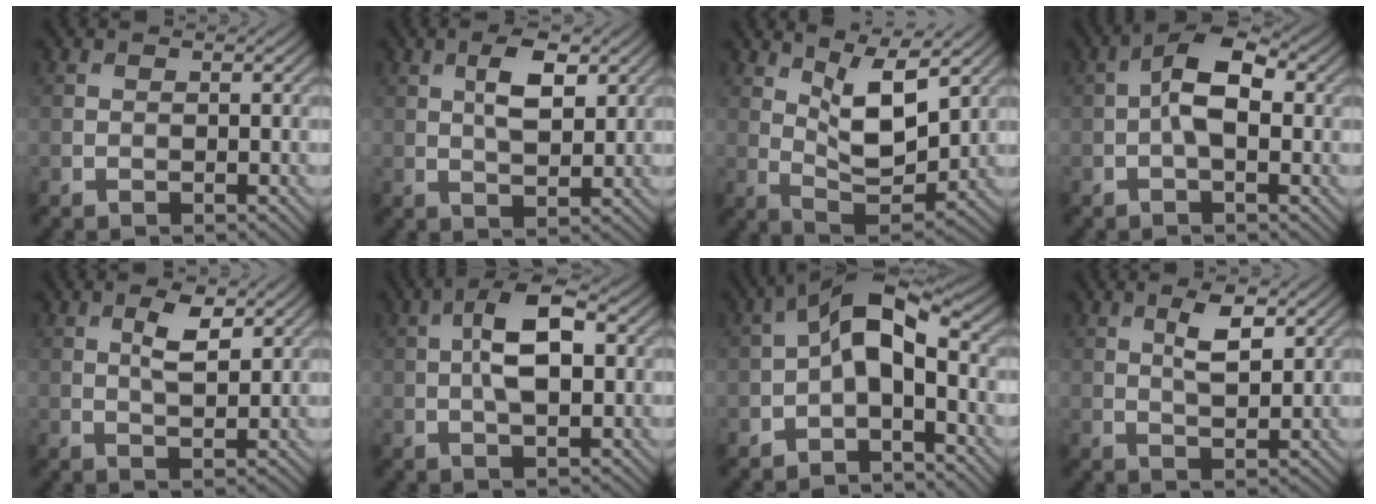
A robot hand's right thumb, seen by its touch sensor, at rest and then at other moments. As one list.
[{"total": 5.0, "force": [1.9, 2.1, 4.1], "torque": [-0.080, 0.000, 0.033]}, {"total": 8.5, "force": [4.3, 3.1, 6.7], "torque": [-0.133, -0.008, 0.079]}, {"total": 5.2, "force": [-0.1, 2.3, 4.6], "torque": [-0.088, 0.010, -0.011]}, {"total": 3.8, "force": [1.7, 1.3, 3.1], "torque": [-0.063, -0.002, 0.031]}, {"total": 7.2, "force": [0.9, 3.1, 6.5], "torque": [-0.123, 0.011, 0.008]}, {"total": 7.4, "force": [-0.8, 3.8, 6.3], "torque": [-0.114, 0.017, -0.025]}, {"total": 4.2, "force": [1.8, 1.5, 3.5], "torque": [-0.072, -0.003, 0.035]}]